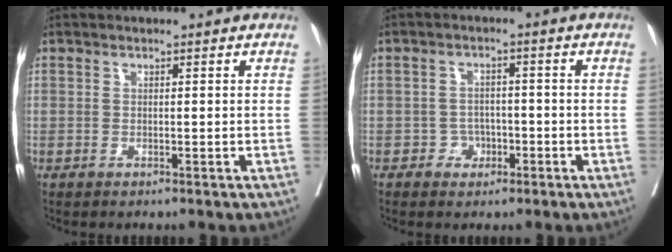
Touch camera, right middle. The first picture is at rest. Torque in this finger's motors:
{"motor_torque": [0.01, -0.13, 0.00, -0.01]}